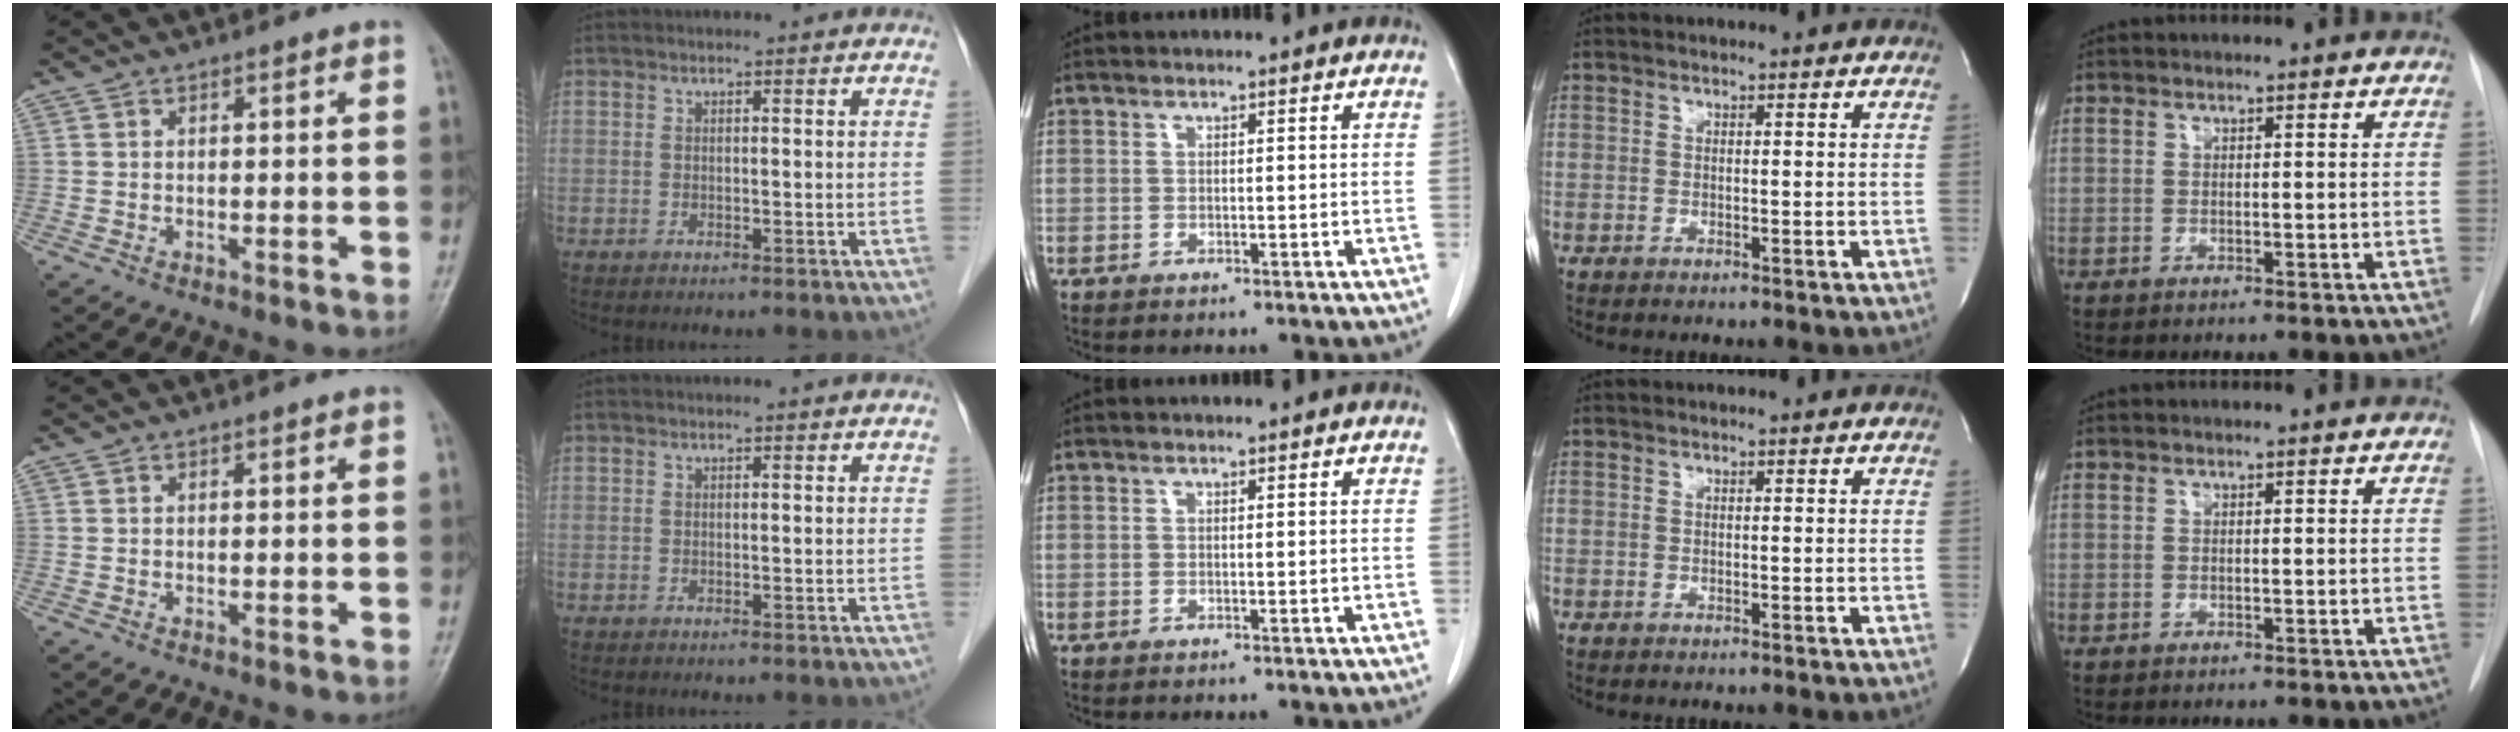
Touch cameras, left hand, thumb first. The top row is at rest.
{}